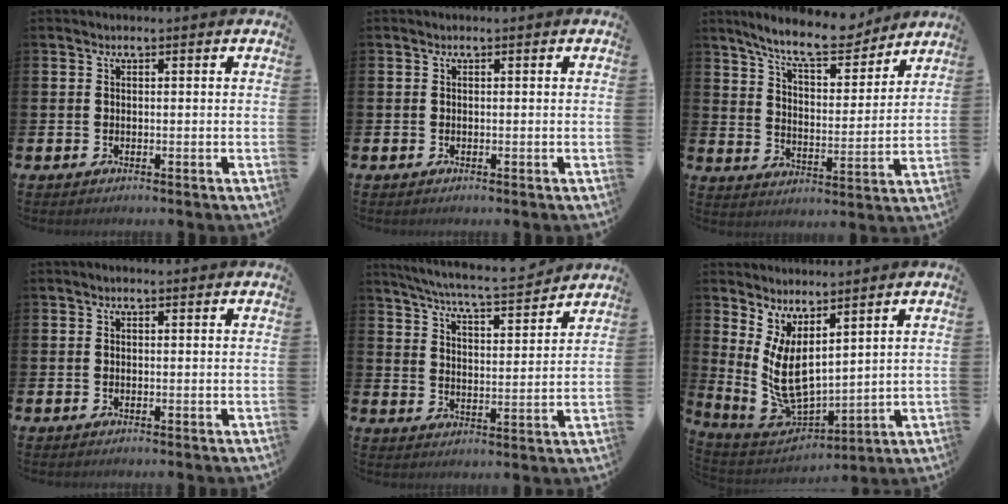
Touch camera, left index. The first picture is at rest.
{"total": 0.0}
{"total": 10.3, "force": [9.3, 2.1, 4.0], "torque": [-0.099, -0.049, 0.164]}
{"total": 0.0}
{"total": 6.6, "force": [6.4, 0.0, 2.0], "torque": [-0.065, -0.047, 0.108]}
{"total": 6.7, "force": [2.3, 3.4, 5.3], "torque": [-0.133, -0.026, 0.045]}